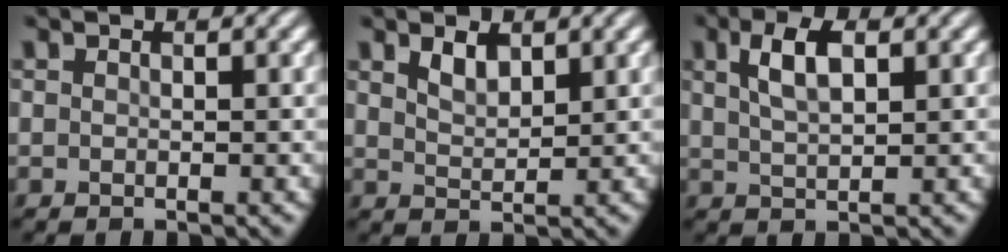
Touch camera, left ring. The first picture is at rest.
{"total": 2.1, "force": [1.4, 0.9, 1.3], "torque": [-0.026, -0.001, 0.030]}
{"total": 3.6, "force": [1.5, 1.4, 3.0], "torque": [-0.061, 0.008, 0.029]}